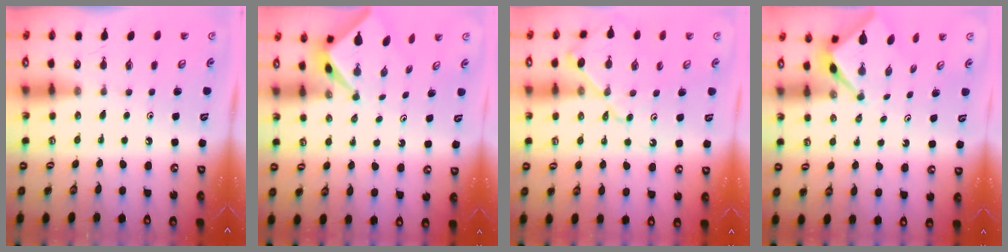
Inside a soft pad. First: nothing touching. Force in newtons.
{"total": 2.2, "press": 2.2, "slide": 0.2}
{"total": 10.9, "press": 10.9, "slide": 1.2}
{"total": 2.6, "press": 2.6, "slide": 0.1}